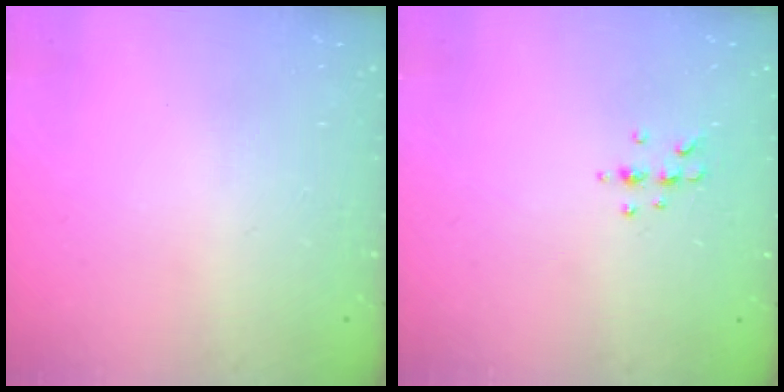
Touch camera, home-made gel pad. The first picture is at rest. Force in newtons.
{"total": 4.7, "press": 4.6, "slide": 1.1}